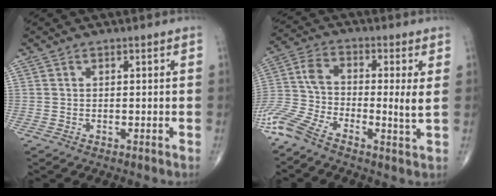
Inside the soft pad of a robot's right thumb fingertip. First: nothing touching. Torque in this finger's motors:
{"motor_torque": [2.60, 2.42, 0.55, 0.11, 0.15]}